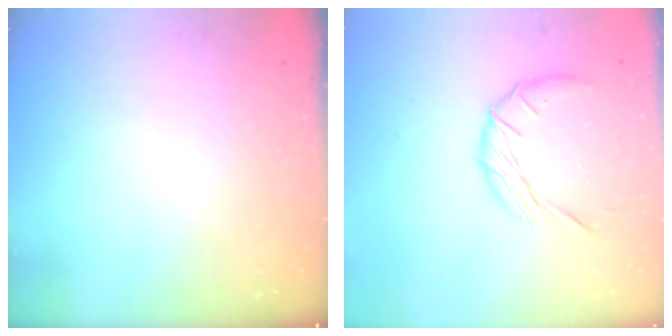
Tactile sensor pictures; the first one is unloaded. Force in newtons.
{"total": 9.3, "press": 9.3, "slide": 0.8}